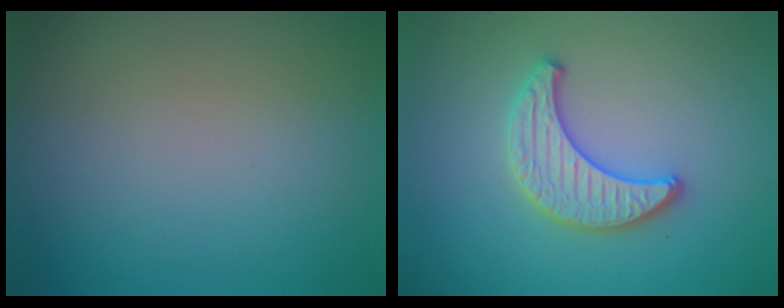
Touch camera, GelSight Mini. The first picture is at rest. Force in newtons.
{"total": 3.3, "press": 3.2, "slide": 0.4}